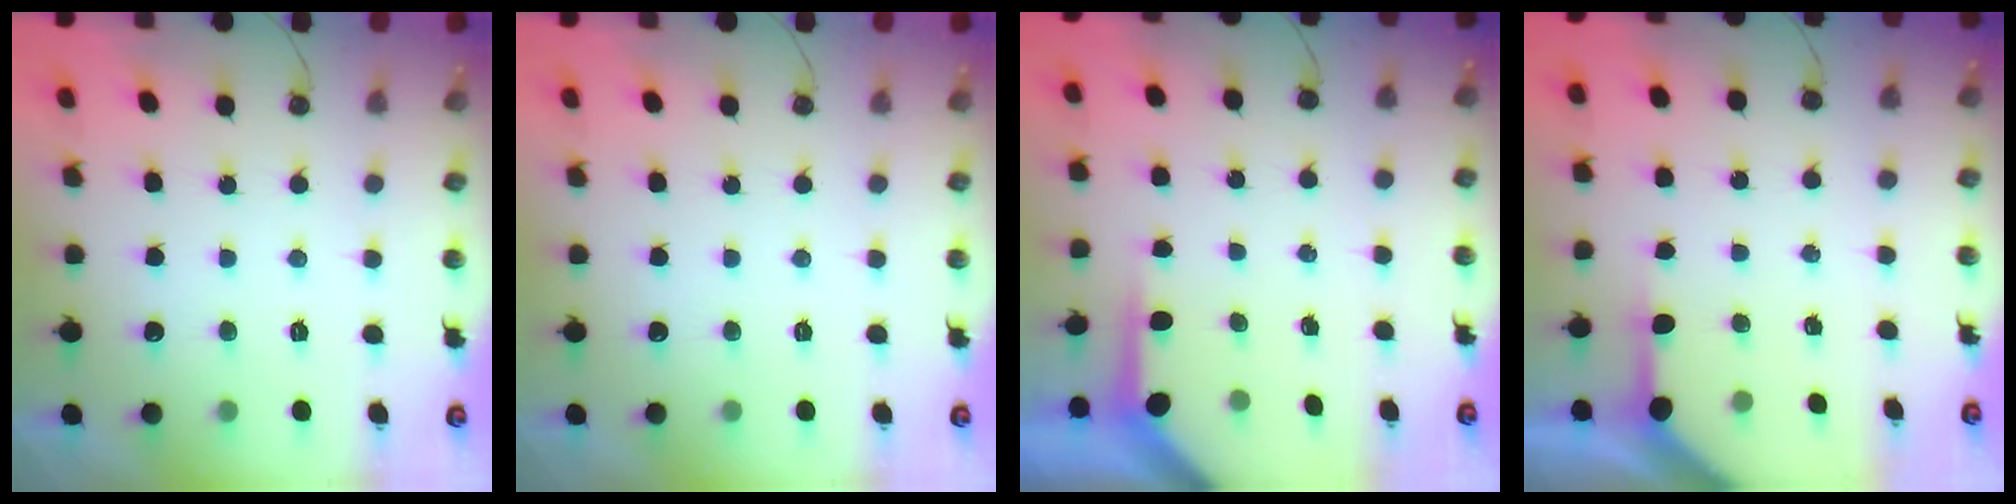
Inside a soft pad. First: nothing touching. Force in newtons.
{"total": 0.0}
{"total": 3.7, "press": 3.7, "slide": 0.4}
{"total": 5.1, "press": 5.1, "slide": 0.4}